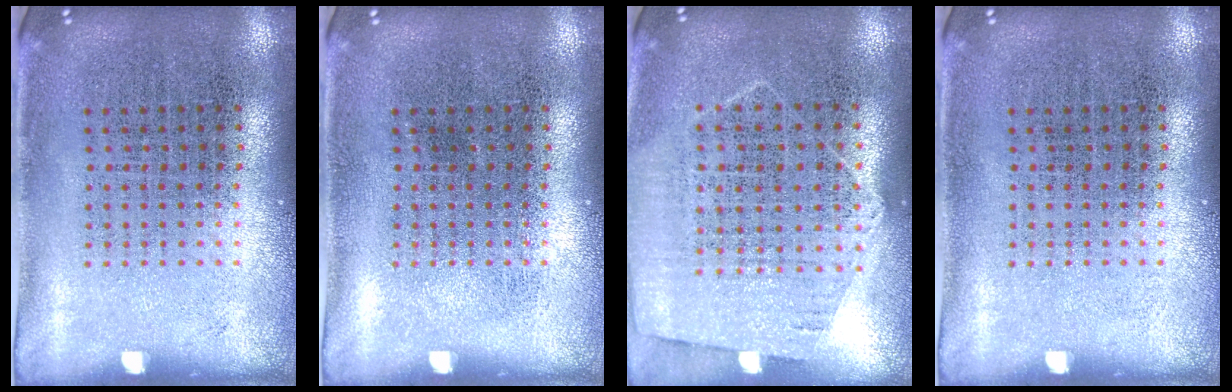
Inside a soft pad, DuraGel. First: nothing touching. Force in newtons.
{"total": 0.0}
{"total": 1.2, "press": 1.1, "slide": 0.6}
{"total": 0.0}